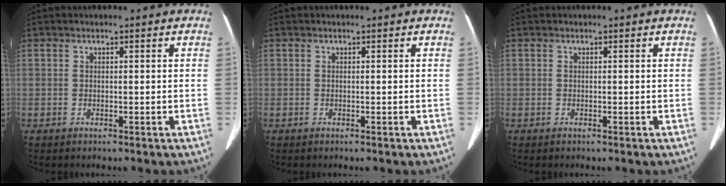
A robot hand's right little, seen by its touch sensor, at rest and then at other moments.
{"total": 0.0}
{"total": 0.0}